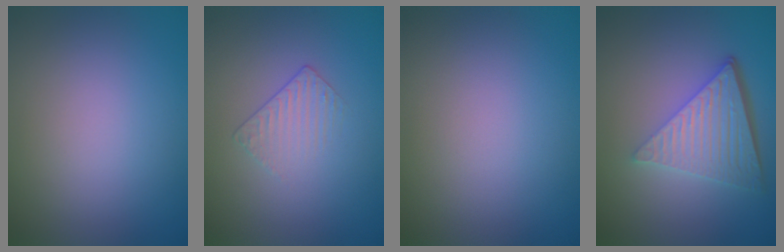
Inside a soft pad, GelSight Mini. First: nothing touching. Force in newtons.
{"total": 1.3, "press": 0.6, "slide": 1.1}
{"total": 0.0}
{"total": 6.5, "press": 4.3, "slide": 4.9}